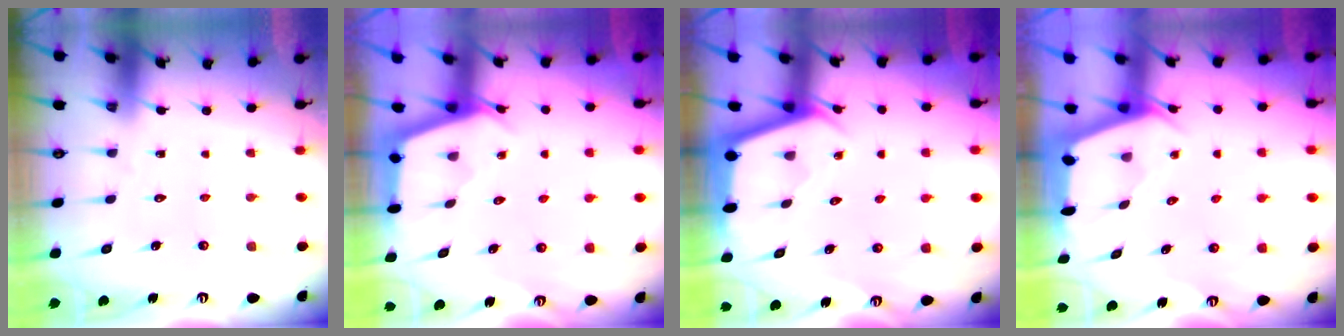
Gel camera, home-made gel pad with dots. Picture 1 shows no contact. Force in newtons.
{"total": 2.8, "press": 2.8, "slide": 0.3}
{"total": 2.7, "press": 2.7, "slide": 0.2}
{"total": 2.0, "press": 2.0, "slide": 0.3}